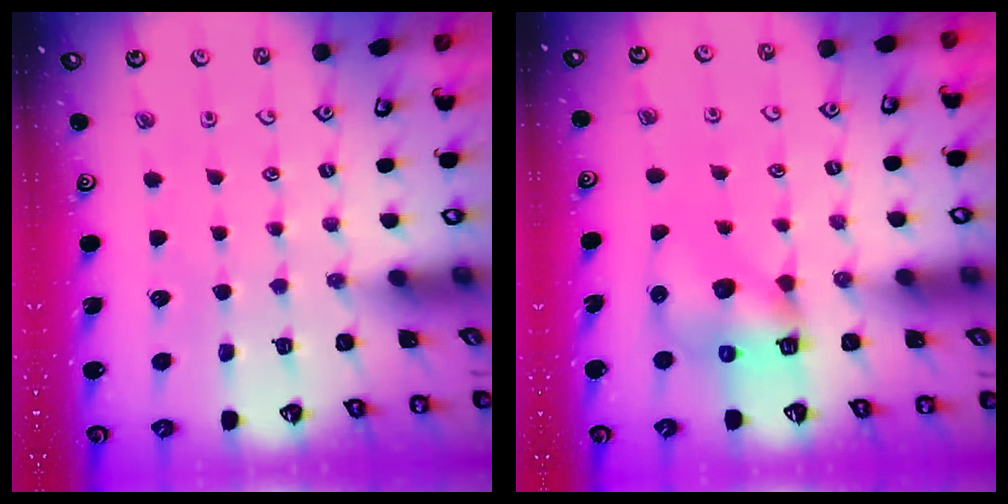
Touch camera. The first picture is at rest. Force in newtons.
{"total": 8.0, "press": 7.9, "slide": 1.2}